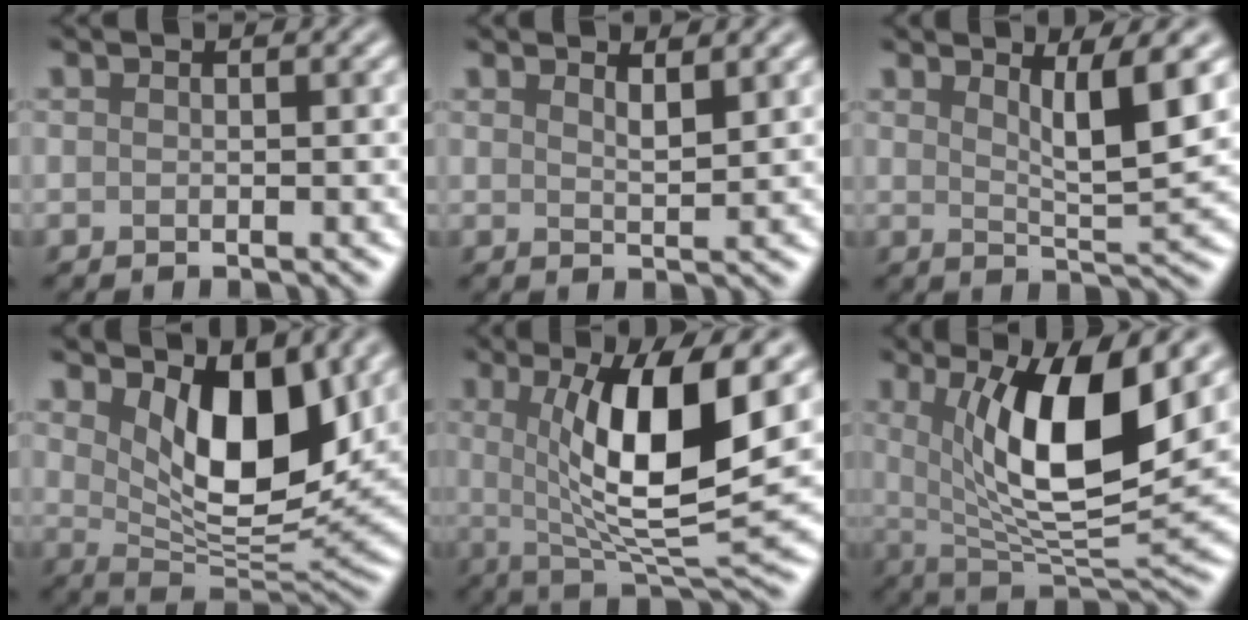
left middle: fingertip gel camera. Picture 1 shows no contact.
{"total": 1.8, "force": [1.5, 0.4, 1.0], "torque": [-0.012, 0.000, 0.024]}
{"total": 4.4, "force": [2.2, 0.8, 3.7], "torque": [-0.053, -0.009, 0.036]}
{"total": 8.4, "force": [3.0, 4.1, 6.7], "torque": [-0.111, -0.020, 0.050]}
{"total": 10.5, "force": [1.8, 2.8, 10.0], "torque": [-0.157, -0.013, 0.038]}
{"total": 10.5, "force": [2.7, 3.1, 9.6], "torque": [-0.152, -0.017, 0.054]}